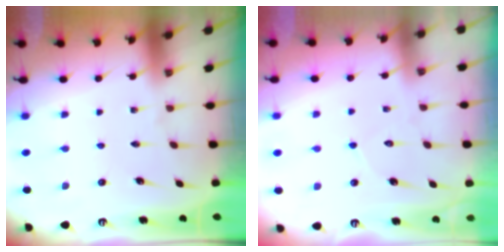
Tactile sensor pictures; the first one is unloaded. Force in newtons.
{"total": 4.4, "press": 4.4, "slide": 0.3}